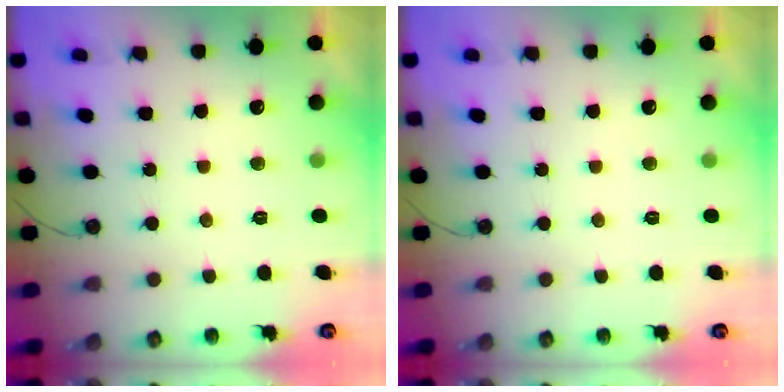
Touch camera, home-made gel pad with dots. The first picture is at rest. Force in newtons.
{"total": 0.0}